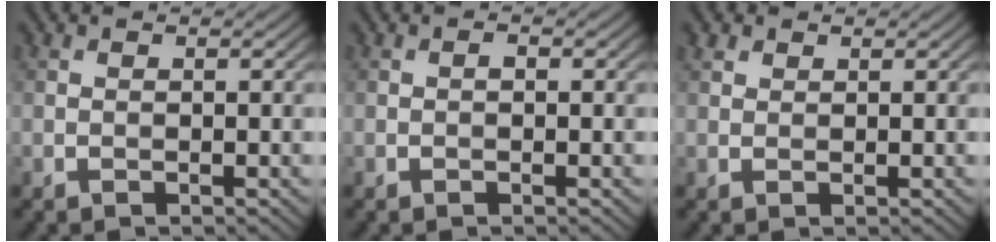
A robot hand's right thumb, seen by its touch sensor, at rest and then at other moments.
{"total": 0.6, "force": [-0.1, 0.3, 0.5], "torque": [-0.007, 0.002, -0.002]}
{"total": 1.3, "force": [0.9, 0.8, 0.3], "torque": [-0.008, 0.005, 0.019]}